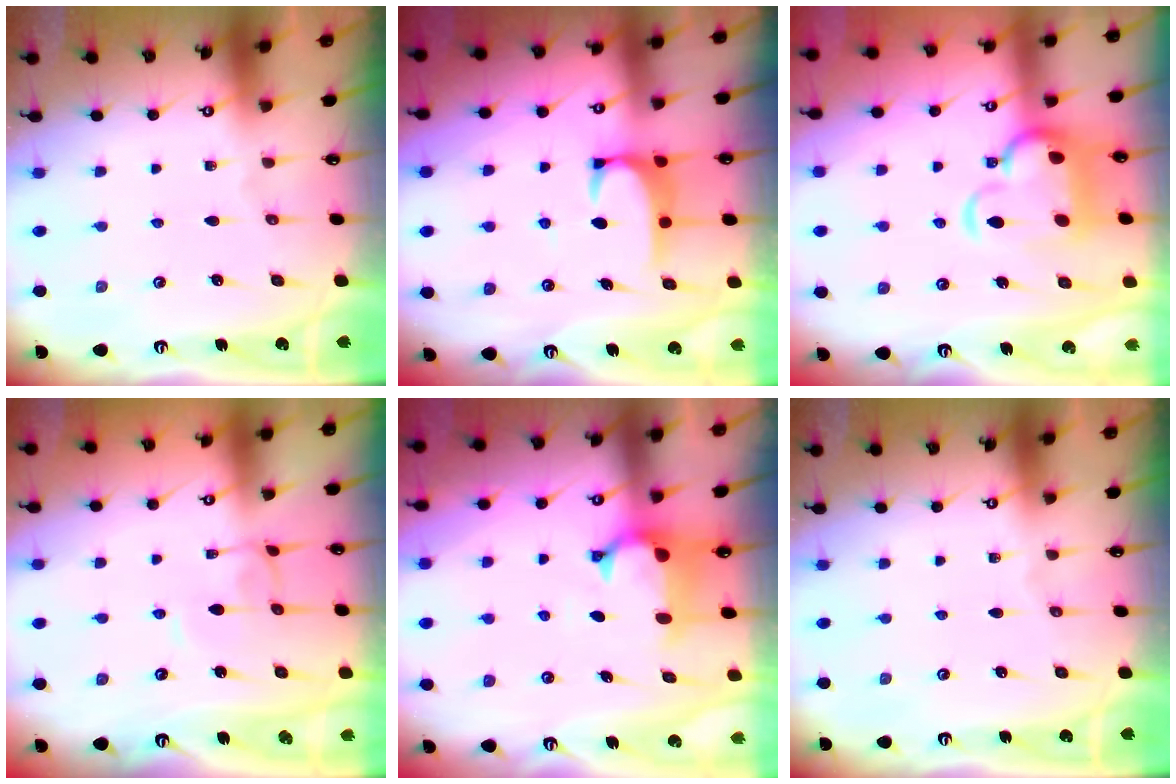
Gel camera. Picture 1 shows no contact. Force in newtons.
{"total": 2.4, "press": 2.3, "slide": 0.7}
{"total": 7.6, "press": 7.4, "slide": 1.7}
{"total": 1.9, "press": 1.9, "slide": 0.3}
{"total": 1.2, "press": 0.6, "slide": 1.0}
{"total": 0.0}